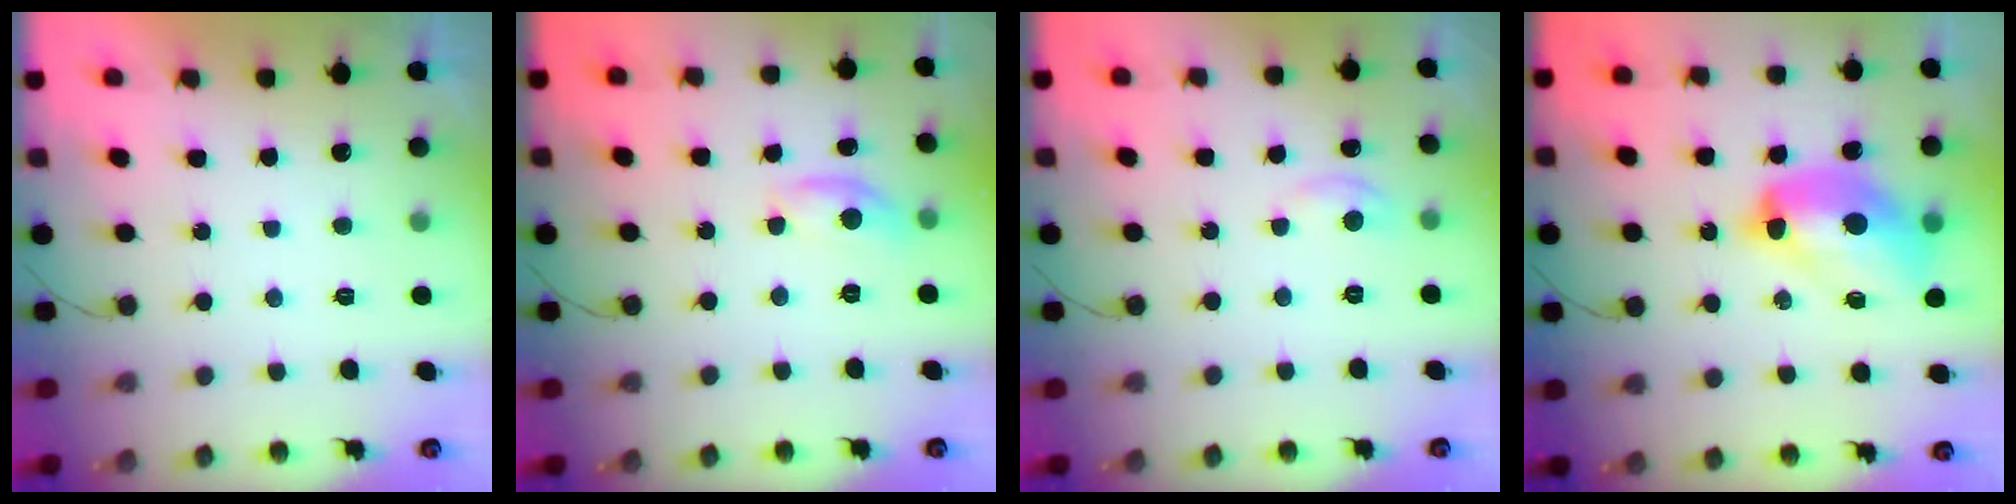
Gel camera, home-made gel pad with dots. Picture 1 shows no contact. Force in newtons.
{"total": 7.8, "press": 7.8, "slide": 0.5}
{"total": 3.9, "press": 3.9, "slide": 0.5}
{"total": 14.6, "press": 14.6, "slide": 1.2}